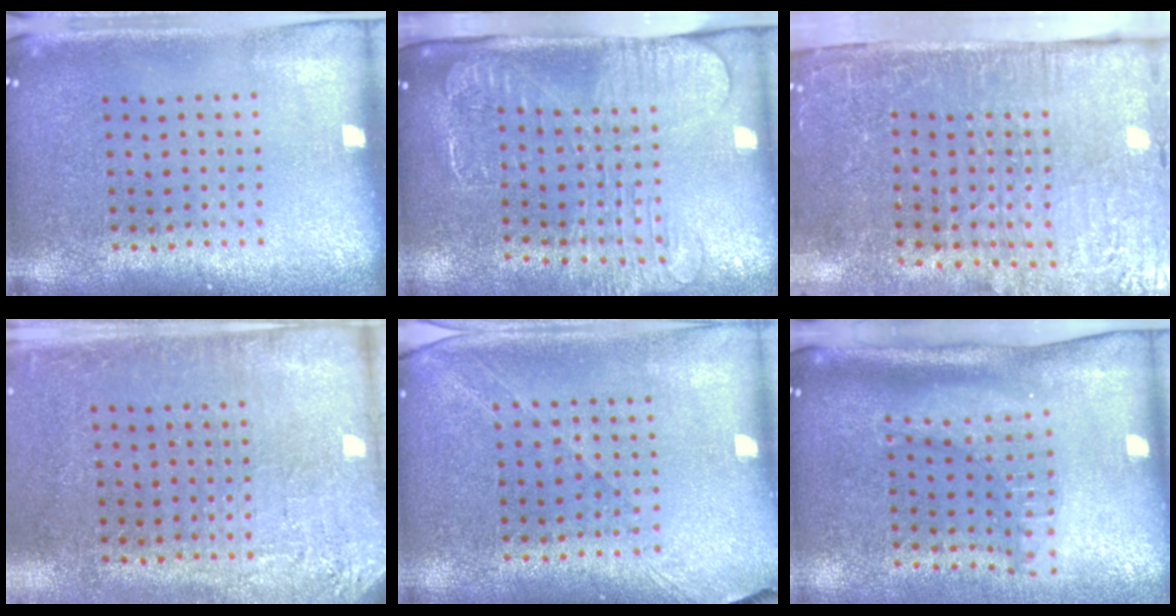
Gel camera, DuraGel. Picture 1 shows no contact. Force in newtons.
{"total": 2.7, "press": 2.1, "slide": 1.7}
{"total": 5.0, "press": 4.1, "slide": 2.9}
{"total": 2.7, "press": 2.4, "slide": 1.3}
{"total": 1.4, "press": 1.2, "slide": 0.8}
{"total": 2.1, "press": 1.5, "slide": 1.4}